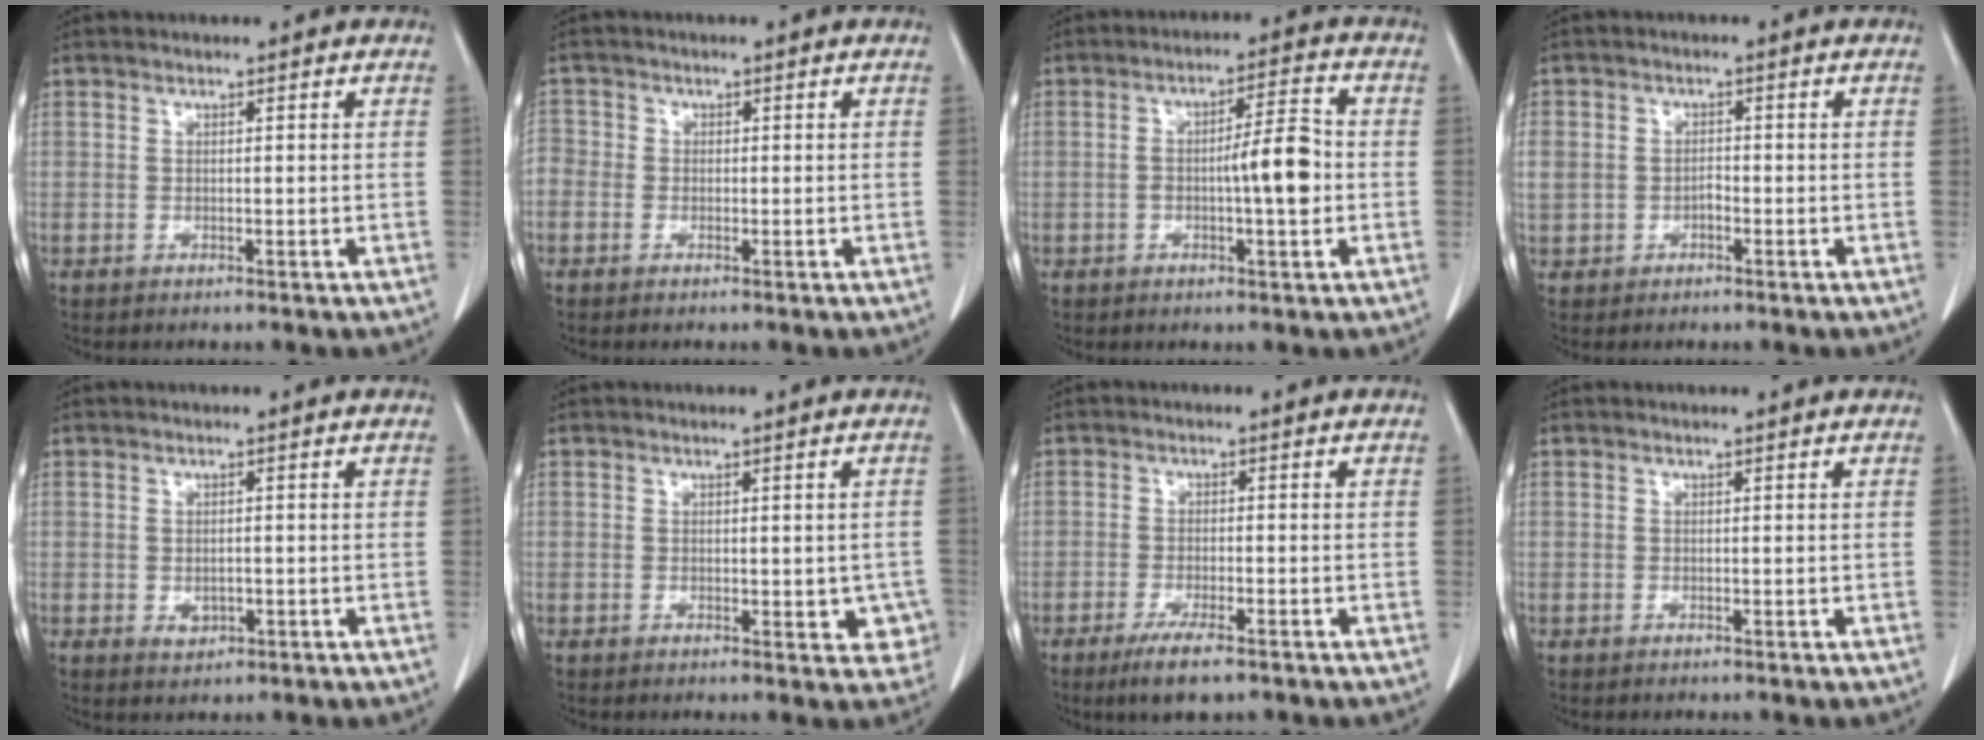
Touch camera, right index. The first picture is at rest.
{"total": 2.8, "force": [-0.9, 2.5, 0.8], "torque": [-0.021, 0.008, -0.023]}
{"total": 7.3, "force": [-0.9, 1.2, 7.1], "torque": [-0.113, 0.013, -0.014]}
{"total": 4.8, "force": [-0.8, 4.0, 2.4], "torque": [-0.067, 0.014, -0.008]}
{"total": 1.9, "force": [-0.4, 1.4, 1.2], "torque": [-0.017, 0.001, 0.002]}
{"total": 3.8, "force": [-0.5, 2.3, 2.9], "torque": [-0.009, 0.003, -0.001]}
{"total": 5.4, "force": [-3.7, 0.8, 3.9], "torque": [-0.068, -0.013, -0.059]}
{"total": 0.0}